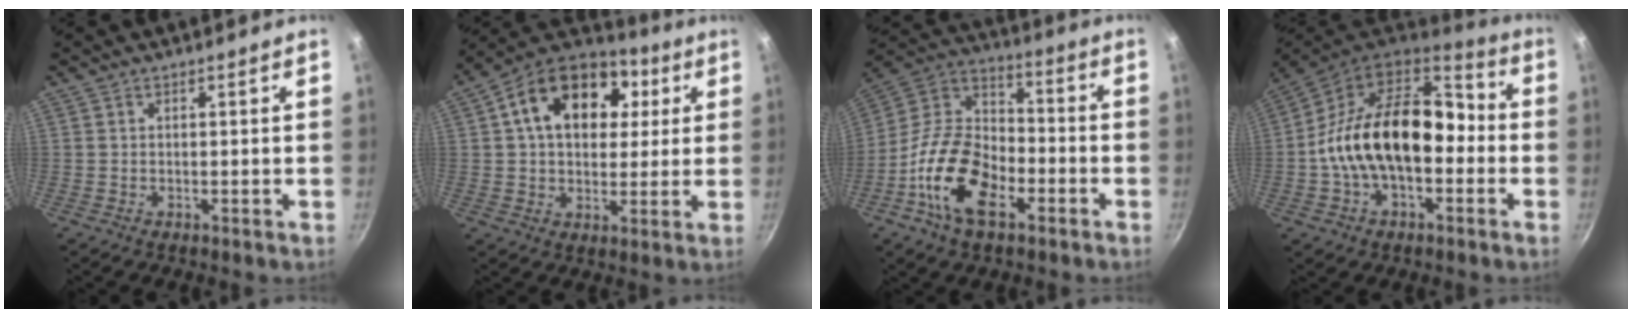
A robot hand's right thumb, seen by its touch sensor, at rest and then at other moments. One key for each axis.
{"total": 19.2, "fx": 5.2, "fy": 13.3, "fz": 12.8, "tx": -0.192, "ty": 0.015, "tz": 0.070}
{"total": 18.4, "fx": -7.5, "fy": 10.4, "fz": 13.1, "tx": -0.221, "ty": 0.051, "tz": -0.160}
{"total": 22.1, "fx": -2.3, "fy": 14.0, "fz": 16.9, "tx": -0.261, "ty": 0.057, "tz": -0.051}